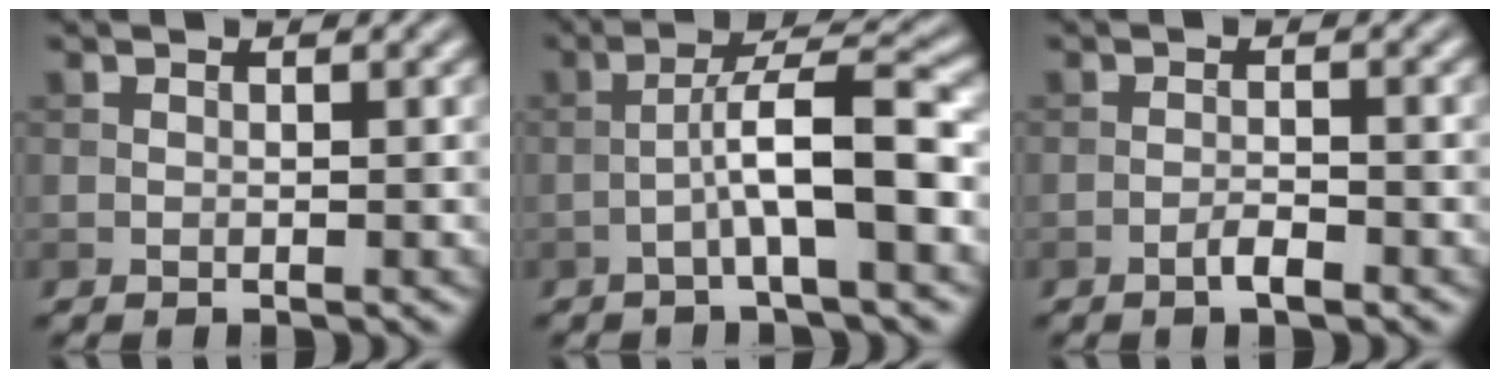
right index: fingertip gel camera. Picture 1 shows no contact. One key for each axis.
{"total": 6.0, "fx": -1.8, "fy": 0.8, "fz": 5.6, "tx": -0.096, "ty": 0.024, "tz": -0.034}
{"total": 1.8, "fx": -1.1, "fy": 0.3, "fz": 1.4, "tx": -0.024, "ty": 0.004, "tz": -0.023}